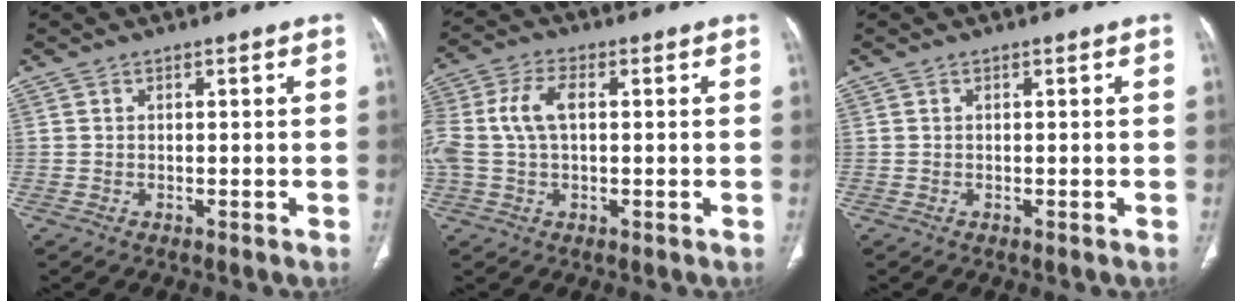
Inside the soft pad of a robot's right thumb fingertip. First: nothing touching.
{"total": 10.4, "force": [1.3, 6.0, 8.4], "torque": [-0.202, 0.023, 0.028]}
{"total": 0.0}